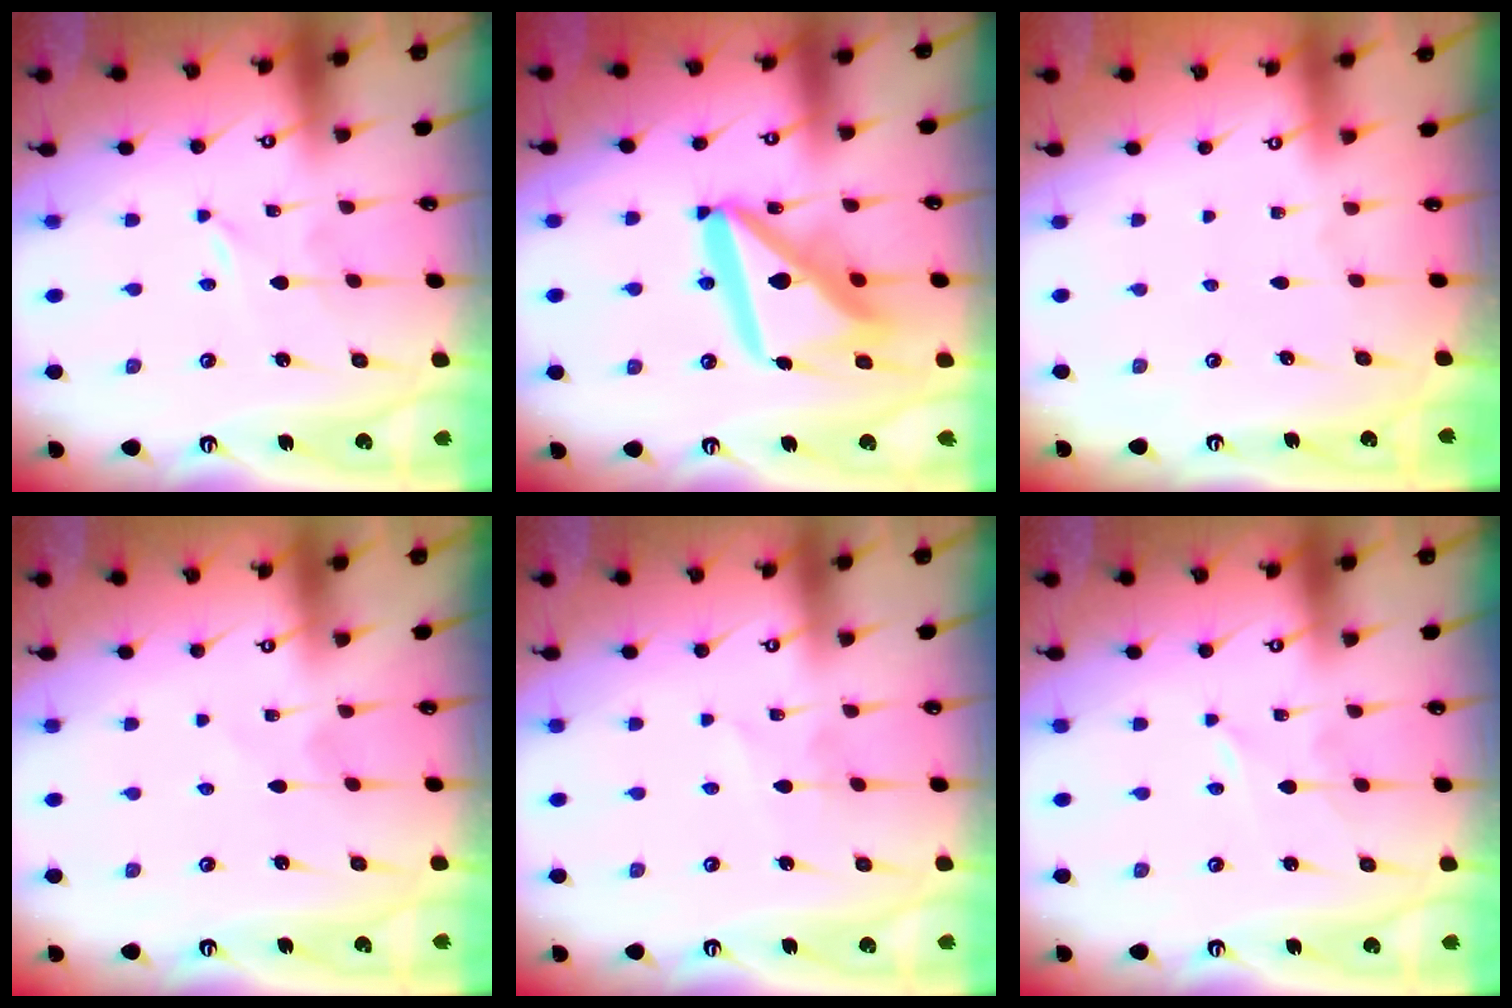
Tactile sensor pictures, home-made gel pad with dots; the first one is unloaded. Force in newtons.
{"total": 19.1, "press": 19.0, "slide": 2.2}
{"total": 0.0}
{"total": 1.6, "press": 1.6, "slide": 0.2}
{"total": 2.7, "press": 2.7, "slide": 0.2}
{"total": 0.8, "press": 0.8, "slide": 0.1}